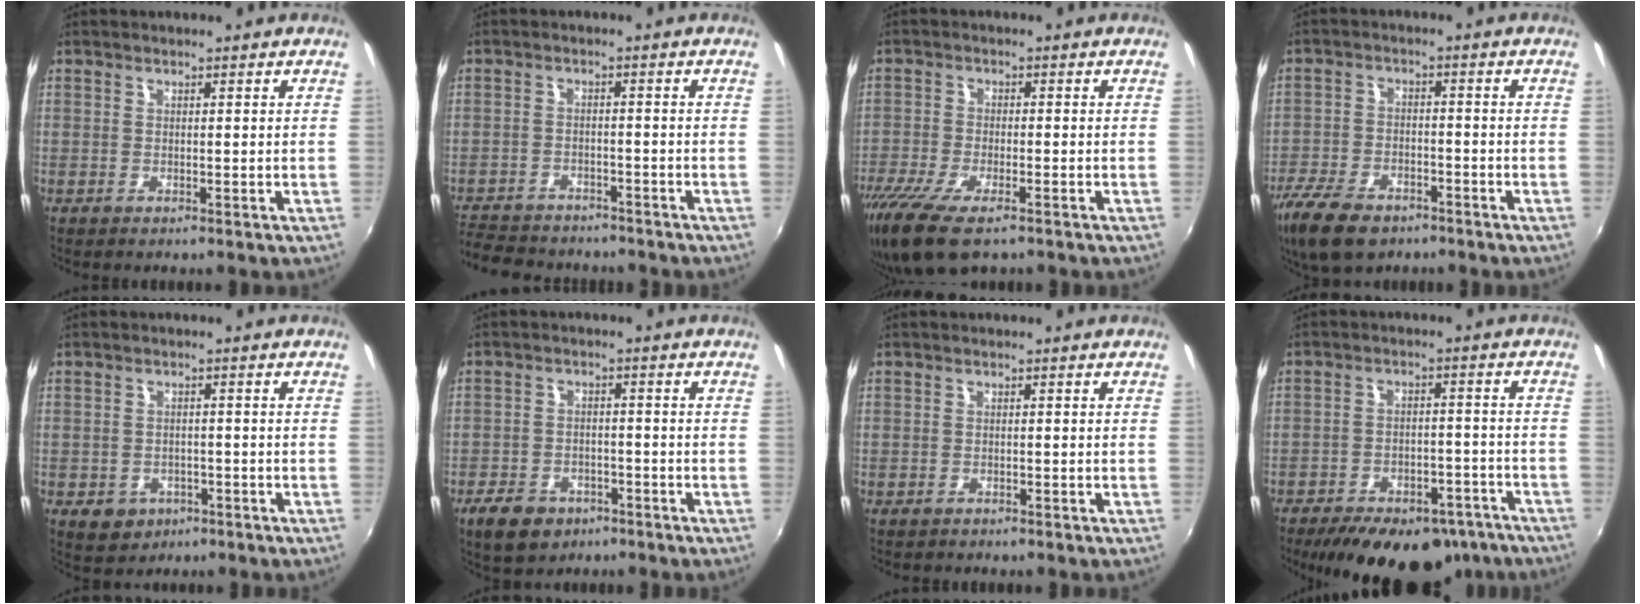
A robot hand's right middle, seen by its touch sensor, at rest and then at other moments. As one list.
[{"total": 12.6, "force": [-10.8, 5.0, 4.3], "torque": [-0.120, -0.006, -0.168]}, {"total": 11.2, "force": [-7.8, 3.6, 7.1], "torque": [-0.168, -0.041, -0.144]}, {"total": 12.2, "force": [-8.5, 6.0, 6.5], "torque": [-0.163, -0.024, -0.155]}, {"total": 5.7, "force": [-2.6, 4.6, 2.1], "torque": [-0.054, -0.006, -0.030]}, {"total": 8.0, "force": [-5.2, 5.1, 3.4], "torque": [-0.096, -0.001, -0.079]}, {"total": 1.0, "force": [-0.8, 0.5, 0.1], "torque": [-0.008, -0.001, -0.013]}, {"total": 20.8, "force": [-16.2, 9.0, 9.5], "torque": [-0.177, 0.004, -0.202]}]